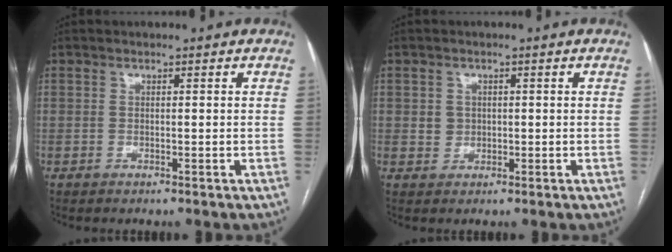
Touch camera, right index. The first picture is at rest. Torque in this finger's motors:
{"motor_torque": [0.41, 0.14, 0.00, 0.00]}